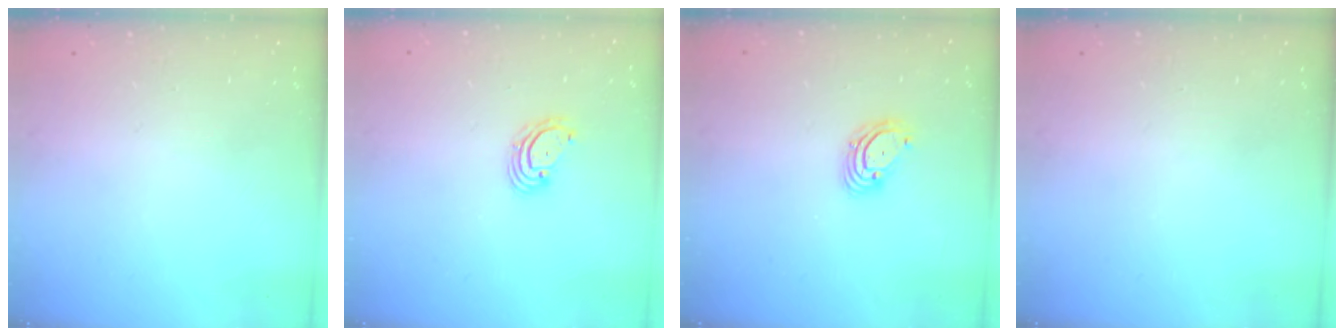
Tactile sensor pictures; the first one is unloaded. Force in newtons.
{"total": 3.2, "press": 3.2, "slide": 0.1}
{"total": 3.9, "press": 3.9, "slide": 0.2}
{"total": 0.0}